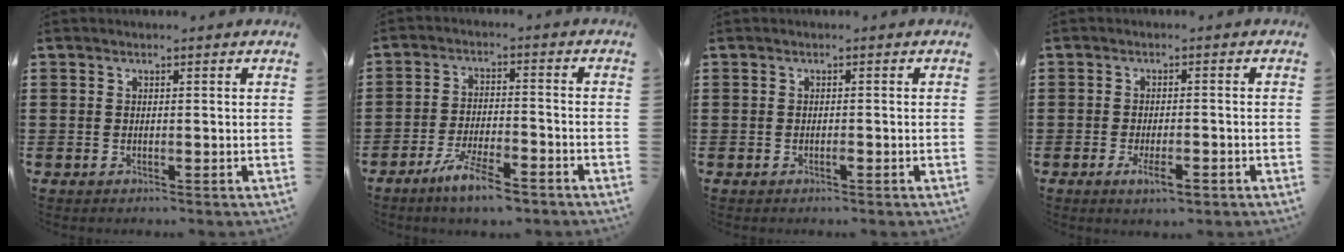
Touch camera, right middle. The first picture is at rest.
{"total": 6.7, "force": [-5.1, 1.2, 4.2], "torque": [-0.092, -0.006, -0.095]}
{"total": 0.6, "force": [-0.4, 0.1, 0.5], "torque": [-0.010, -0.002, -0.007]}
{"total": 3.5, "force": [-1.8, 1.2, 2.8], "torque": [-0.051, -0.001, -0.033]}